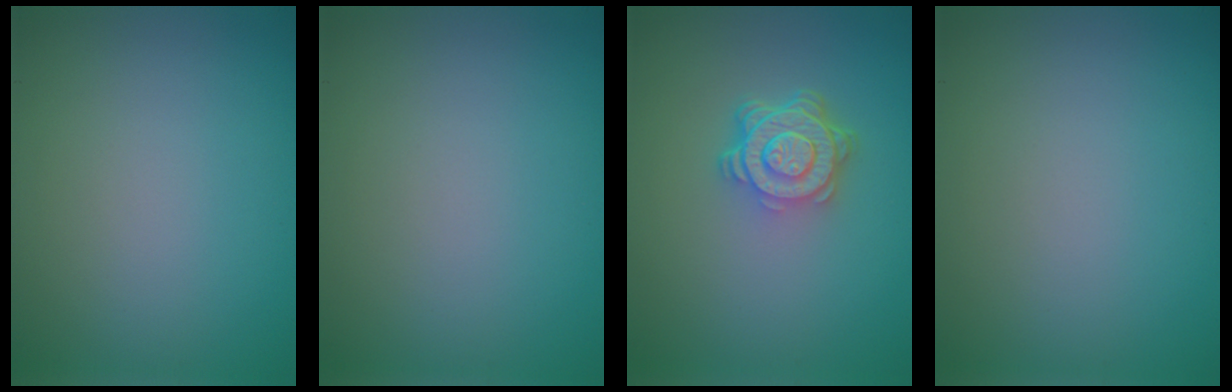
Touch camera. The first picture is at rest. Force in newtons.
{"total": 0.0}
{"total": 4.9, "press": 3.5, "slide": 3.5}
{"total": 0.0}